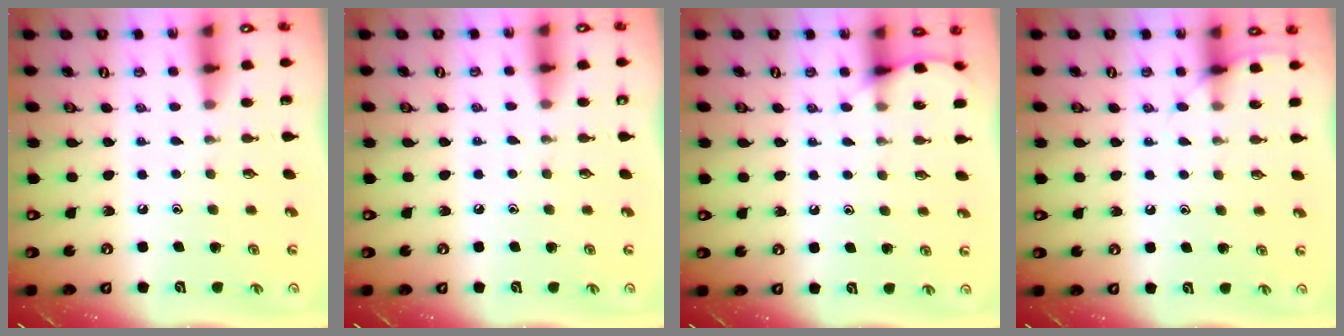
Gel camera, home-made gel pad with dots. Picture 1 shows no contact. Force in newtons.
{"total": 3.5, "press": 3.4, "slide": 0.6}
{"total": 6.9, "press": 6.9, "slide": 0.7}
{"total": 5.8, "press": 5.7, "slide": 0.8}